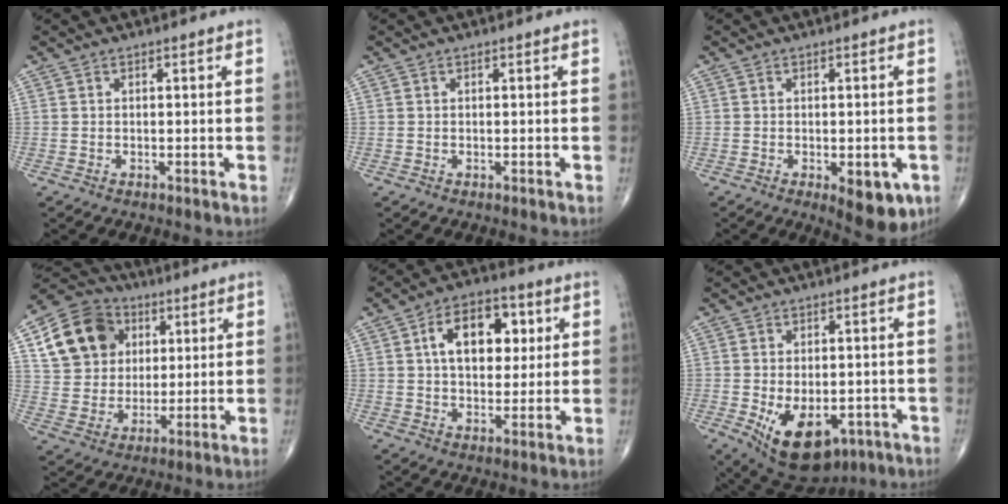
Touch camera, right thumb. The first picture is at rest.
{"total": 0.0}
{"total": 7.5, "force": [-2.7, 3.4, 6.1], "torque": [-0.062, -0.003, -0.026]}
{"total": 15.8, "force": [5.5, 12.9, 7.4], "torque": [-0.107, 0.003, 0.098]}
{"total": 13.1, "force": [3.4, 8.1, 9.7], "torque": [-0.113, 0.005, 0.050]}
{"total": 13.4, "force": [-4.9, 7.8, 9.7], "torque": [-0.140, -0.003, -0.053]}